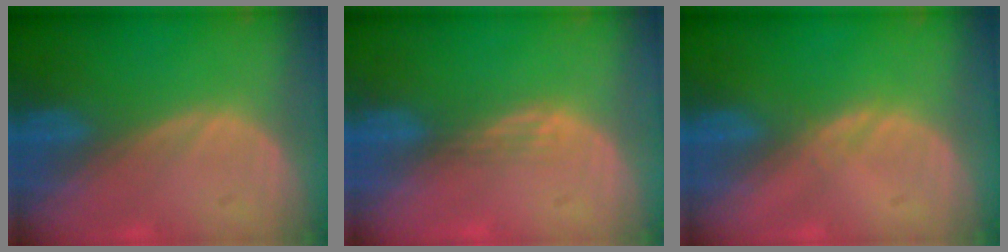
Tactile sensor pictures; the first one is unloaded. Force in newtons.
{"total": 1.8, "press": 1.3, "slide": 1.2}
{"total": 0.6, "press": 0.6, "slide": 0.1}